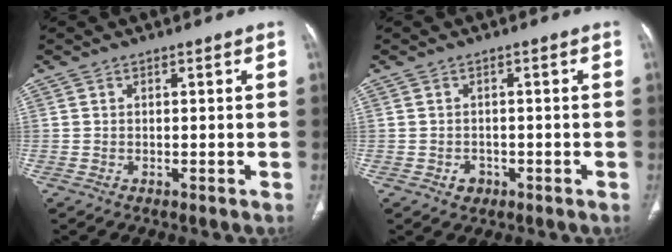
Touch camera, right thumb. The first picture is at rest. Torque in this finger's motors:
{"motor_torque": [0.34, 0.27, -0.25, -0.43, 0.00]}